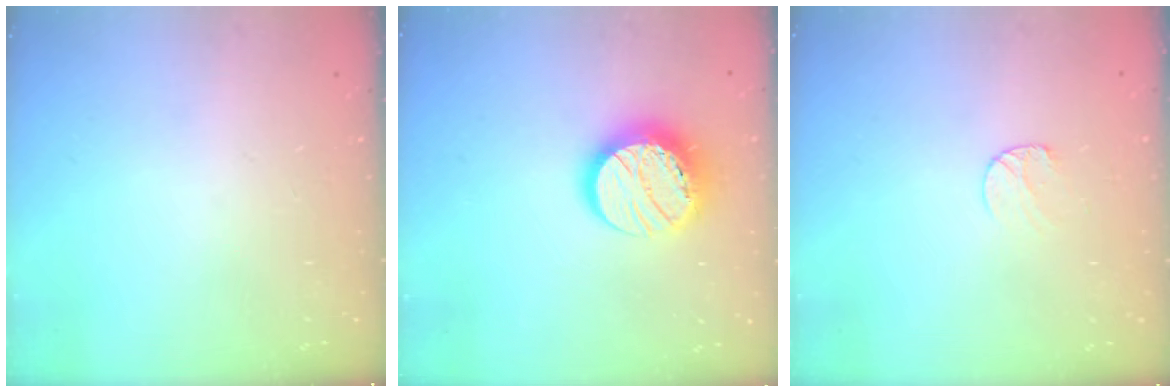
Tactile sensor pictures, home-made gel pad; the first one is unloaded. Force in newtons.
{"total": 14.4, "press": 14.3, "slide": 1.1}
{"total": 5.0, "press": 5.0, "slide": 0.4}